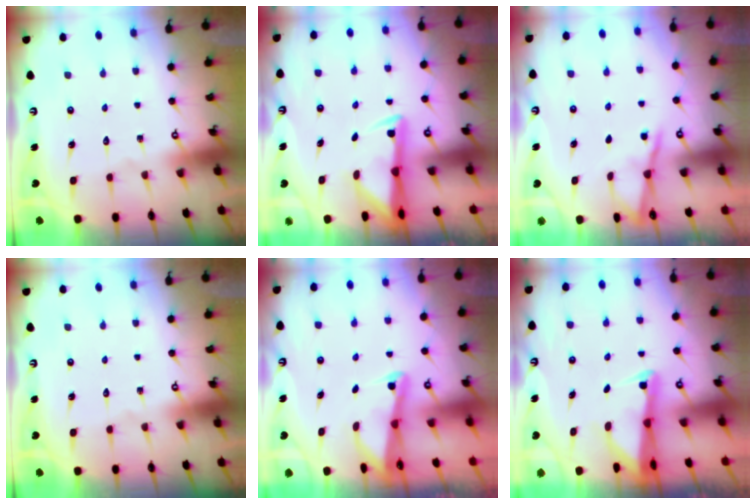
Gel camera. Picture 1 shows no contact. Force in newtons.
{"total": 2.8, "press": 2.8, "slide": 0.5}
{"total": 3.7, "press": 3.6, "slide": 0.4}
{"total": 0.0}
{"total": 2.2, "press": 2.2, "slide": 0.3}
{"total": 2.4, "press": 2.4, "slide": 0.3}